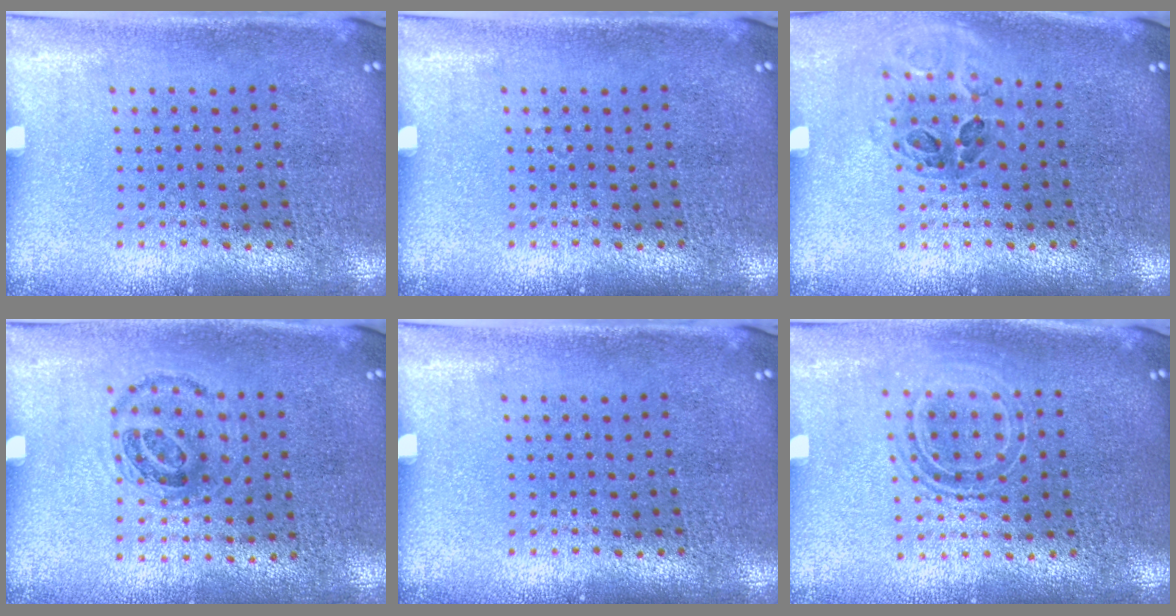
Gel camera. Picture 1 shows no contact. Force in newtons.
{"total": 0.0}
{"total": 1.0, "press": 1.0, "slide": 0.3}
{"total": 0.9, "press": 0.8, "slide": 0.5}
{"total": 0.0}
{"total": 1.6, "press": 1.2, "slide": 1.0}